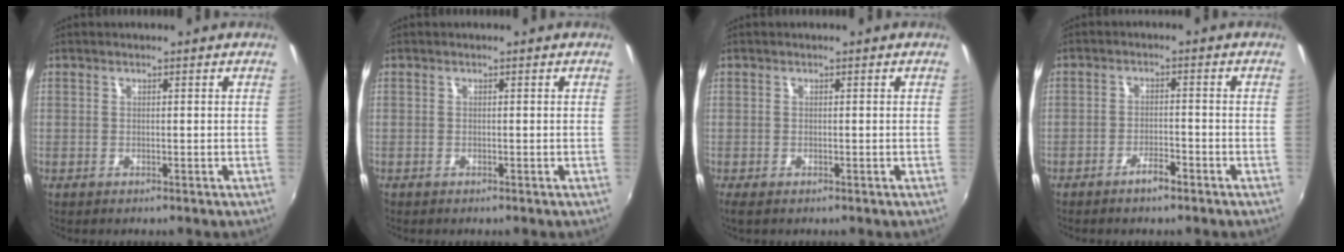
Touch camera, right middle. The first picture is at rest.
{"total": 0.0}
{"total": 1.2, "force": [-0.7, 0.4, 0.8], "torque": [-0.019, -0.005, -0.009]}
{"total": 3.0, "force": [-2.3, 0.6, 1.8], "torque": [-0.044, 0.001, -0.040]}